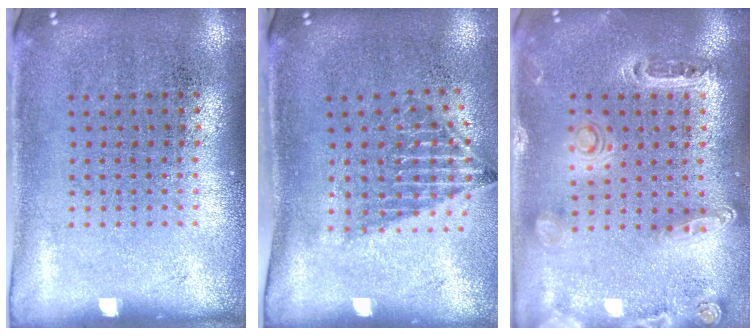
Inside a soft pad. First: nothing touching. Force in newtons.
{"total": 1.5, "press": 1.1, "slide": 1.0}
{"total": 1.4, "press": 1.3, "slide": 0.4}